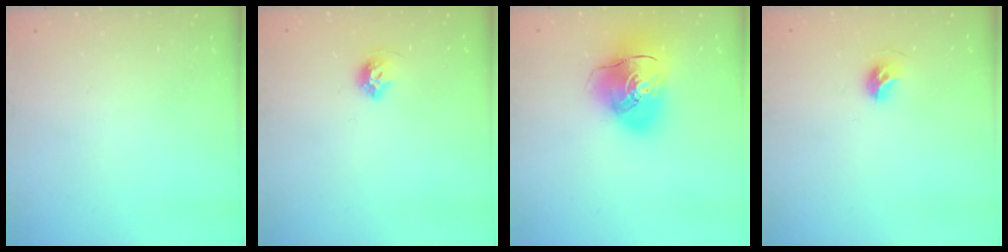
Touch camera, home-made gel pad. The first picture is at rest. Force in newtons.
{"total": 7.3, "press": 7.3, "slide": 0.8}
{"total": 14.9, "press": 14.7, "slide": 2.5}
{"total": 6.2, "press": 6.1, "slide": 1.2}